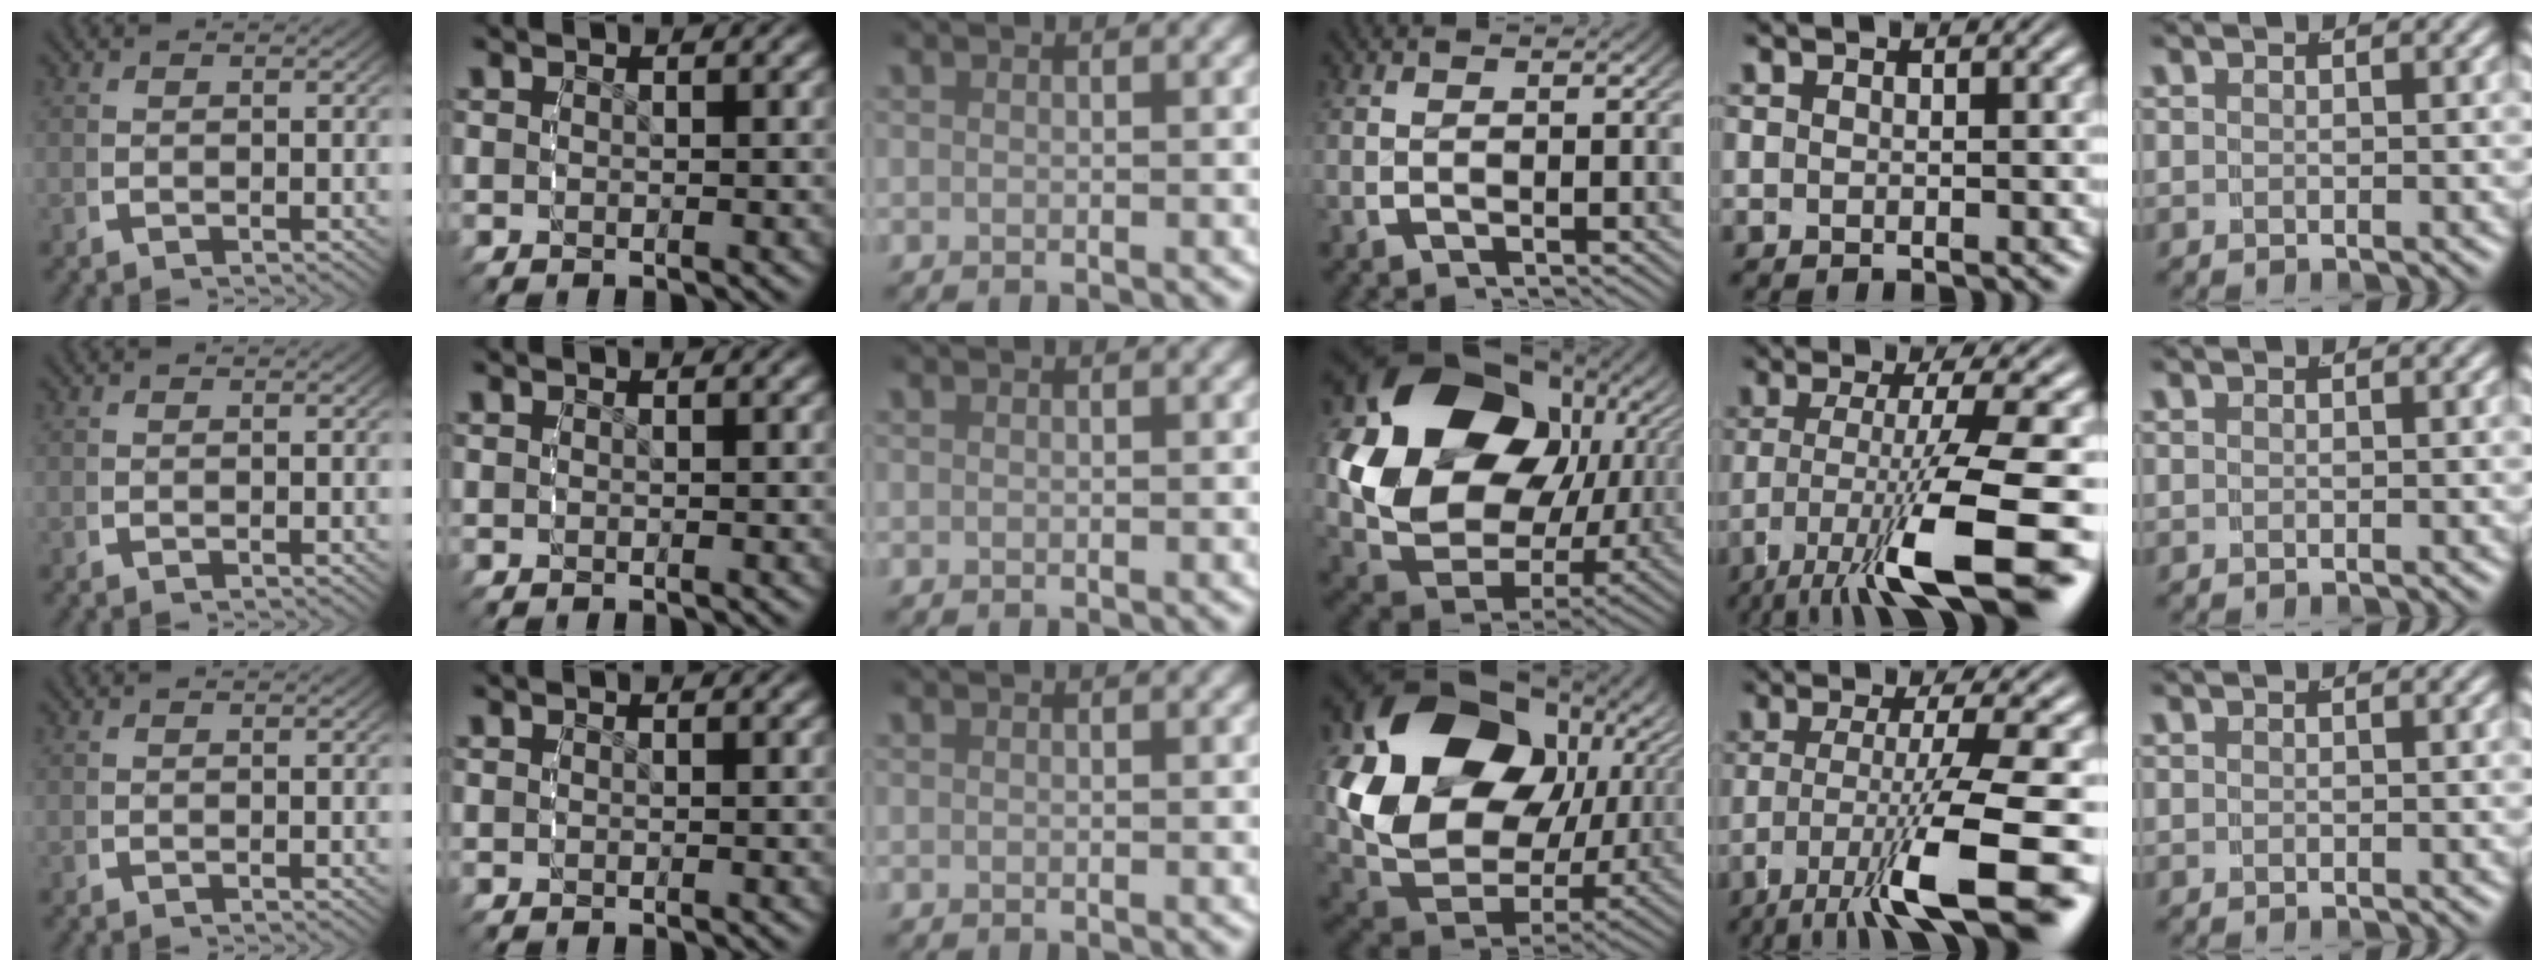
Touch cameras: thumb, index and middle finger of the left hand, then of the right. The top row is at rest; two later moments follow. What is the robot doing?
{"motion": "grasp_and_lifting", "object": "ethernet cable"}